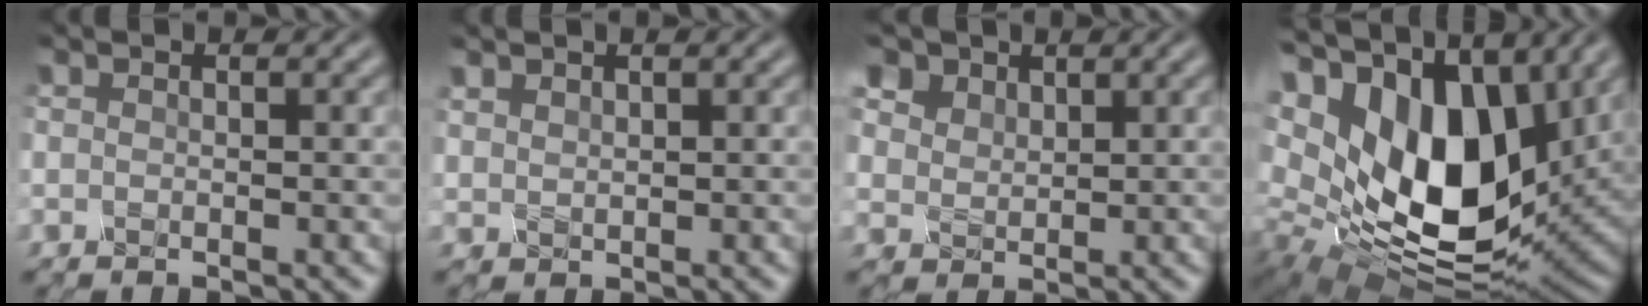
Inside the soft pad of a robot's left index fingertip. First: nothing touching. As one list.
[{"total": 1.2, "force": [1.1, 0.3, -0.3], "torque": [0.003, 0.004, 0.027]}, {"total": 7.0, "force": [4.9, 4.3, 2.6], "torque": [-0.087, 0.013, 0.084]}, {"total": 16.4, "force": [5.6, 9.8, 11.8], "torque": [-0.233, 0.014, 0.104]}]